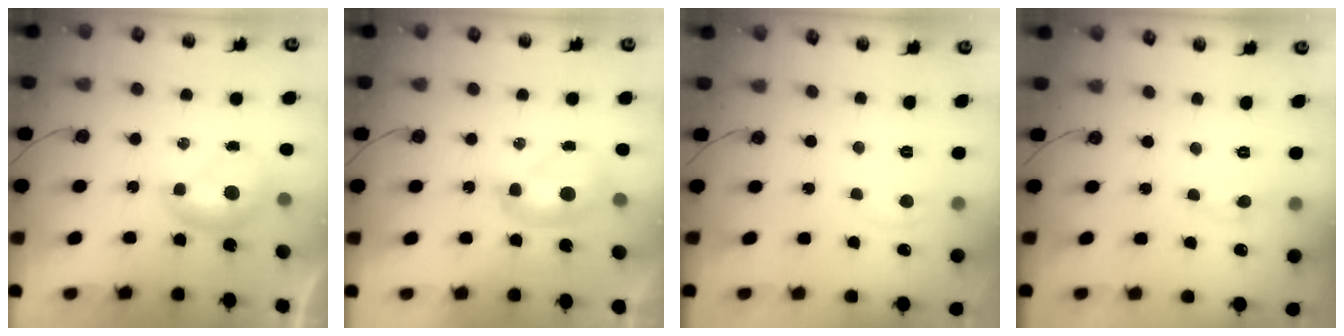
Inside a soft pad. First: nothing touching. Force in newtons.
{"total": 2.0, "press": 2.0, "slide": 0.2}
{"total": 1.3, "press": 1.3, "slide": 0.4}
{"total": 0.0}